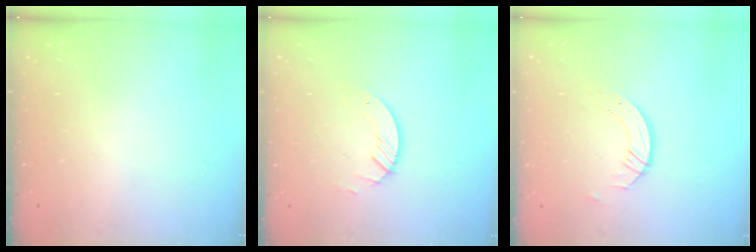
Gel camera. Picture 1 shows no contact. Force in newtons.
{"total": 3.0, "press": 3.0, "slide": 0.3}
{"total": 4.3, "press": 4.2, "slide": 0.3}